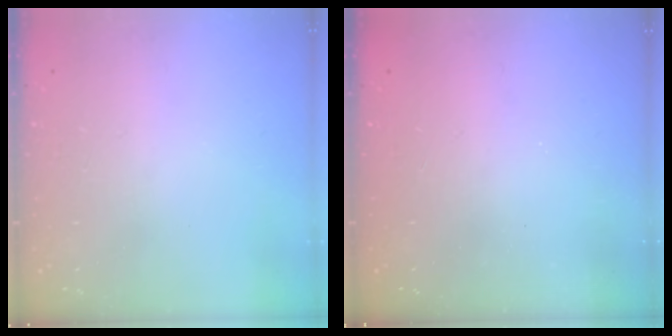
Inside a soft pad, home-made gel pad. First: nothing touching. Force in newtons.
{"total": 2.5, "press": 2.4, "slide": 0.8}